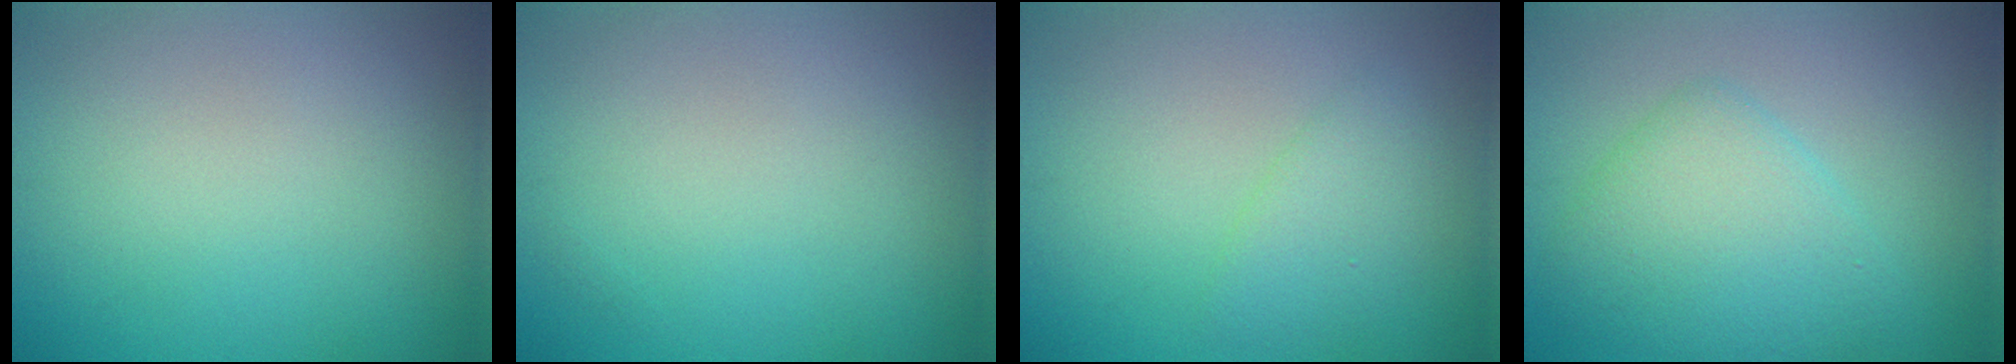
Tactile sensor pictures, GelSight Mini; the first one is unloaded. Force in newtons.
{"total": 0.0}
{"total": 2.0, "press": 2.0, "slide": 0.2}
{"total": 5.0, "press": 5.0, "slide": 0.0}